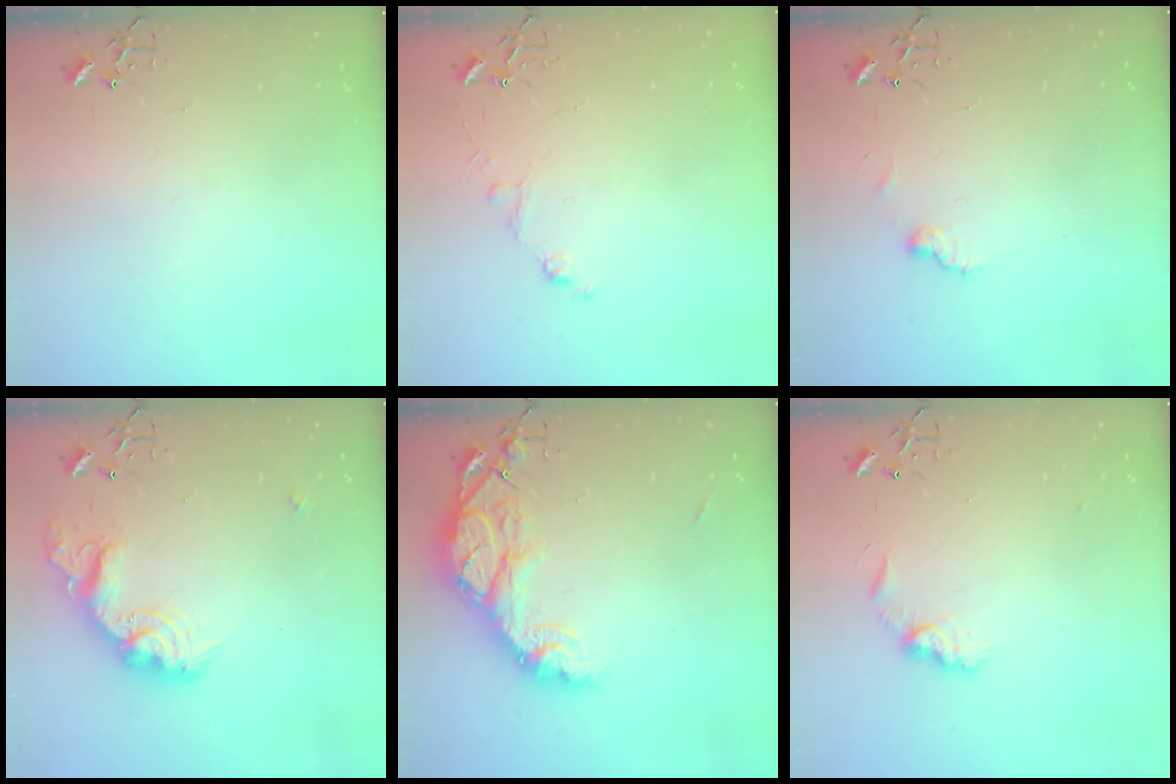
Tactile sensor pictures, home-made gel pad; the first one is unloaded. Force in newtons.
{"total": 7.3, "press": 7.3, "slide": 0.8}
{"total": 7.4, "press": 7.4, "slide": 0.4}
{"total": 17.9, "press": 17.8, "slide": 1.1}
{"total": 15.7, "press": 15.7, "slide": 1.4}
{"total": 8.4, "press": 8.4, "slide": 0.3}